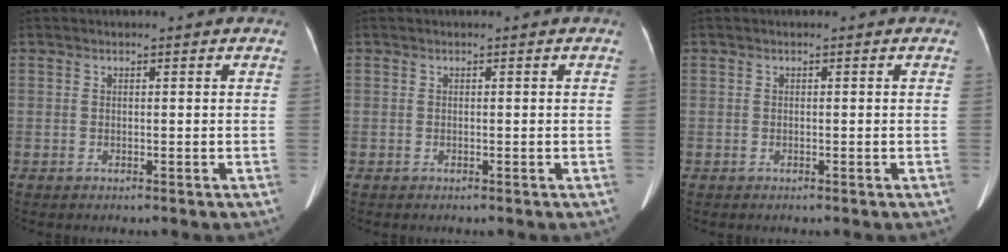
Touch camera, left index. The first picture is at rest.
{"total": 0.0}
{"total": 0.0}